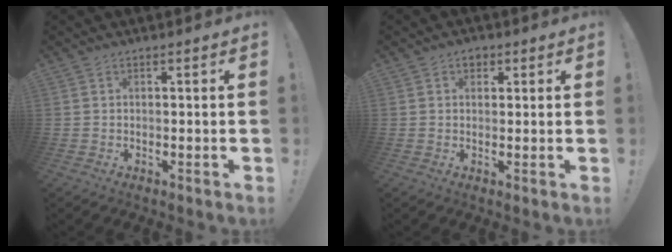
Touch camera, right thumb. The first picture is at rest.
{"total": 2.6, "force": [1.3, 1.9, 1.2], "torque": [-0.003, -0.004, 0.020]}